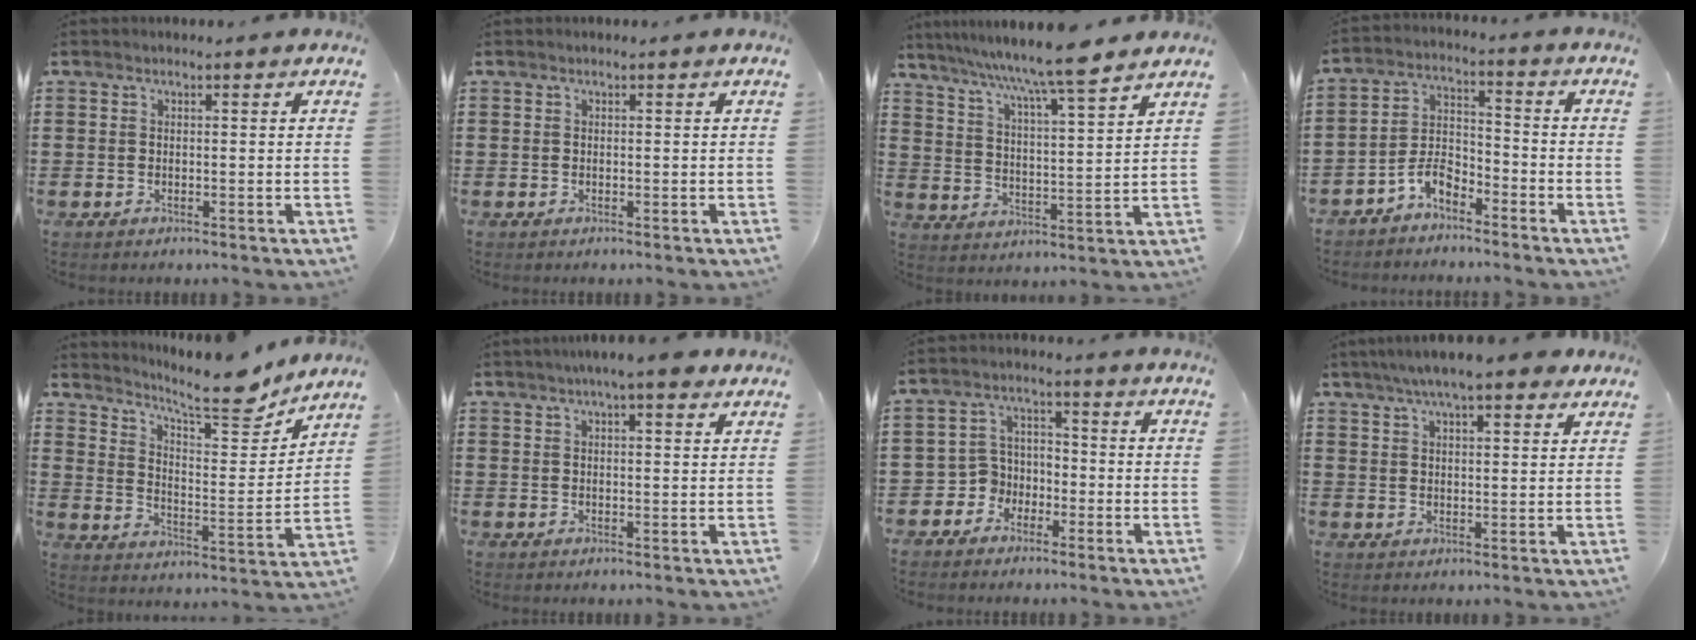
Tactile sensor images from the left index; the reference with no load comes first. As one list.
[{"total": 0.0}, {"total": 8.3, "force": [7.1, 0.1, 4.4], "torque": [-0.109, -0.038, 0.118]}, {"total": 5.4, "force": [-4.3, 2.0, 2.4], "torque": [-0.056, 0.010, -0.087]}, {"total": 10.8, "force": [9.4, 1.6, 5.1], "torque": [-0.097, -0.061, 0.158]}, {"total": 4.7, "force": [3.2, 0.8, 3.3], "torque": [-0.064, 0.004, 0.055]}, {"total": 4.4, "force": [-2.8, 3.3, 0.8], "torque": [-0.034, 0.005, -0.060]}, {"total": 6.9, "force": [5.4, 1.2, 4.2], "torque": [-0.093, -0.002, 0.097]}]